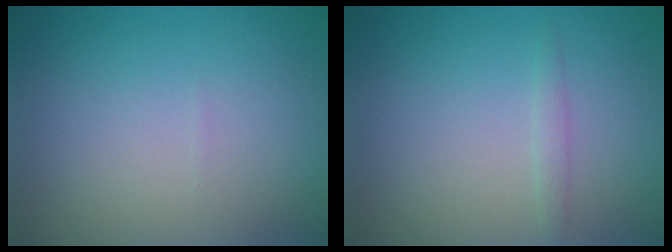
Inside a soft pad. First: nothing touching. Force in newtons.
{"total": 0.8, "press": 0.8, "slide": 0.0}